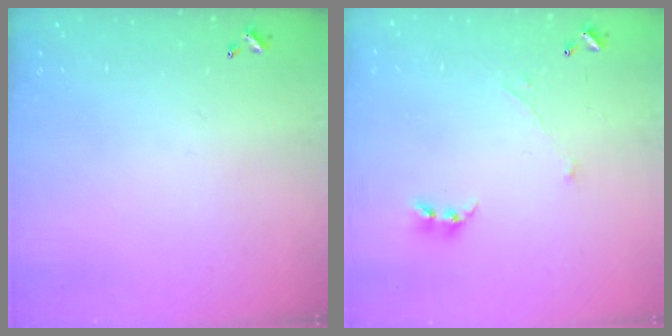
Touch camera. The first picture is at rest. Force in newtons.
{"total": 0.7, "press": 0.0, "slide": 0.7}